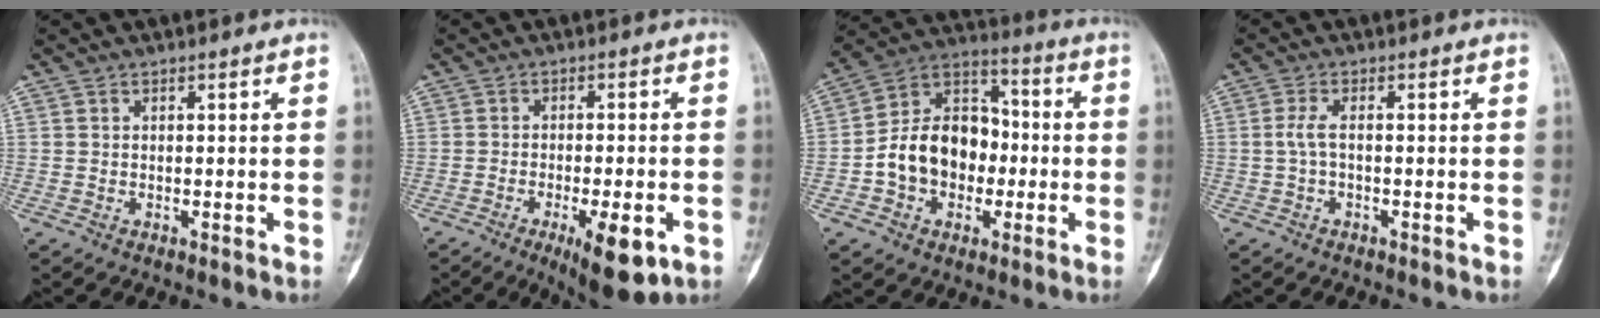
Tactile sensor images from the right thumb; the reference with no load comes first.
{"total": 10.0, "force": [-4.2, 3.0, 8.6], "torque": [-0.121, -0.002, -0.053]}
{"total": 15.6, "force": [-2.3, 11.8, 9.9], "torque": [-0.127, 0.044, -0.046]}
{"total": 2.4, "force": [-0.3, 0.7, 2.3], "torque": [-0.053, 0.003, -0.009]}